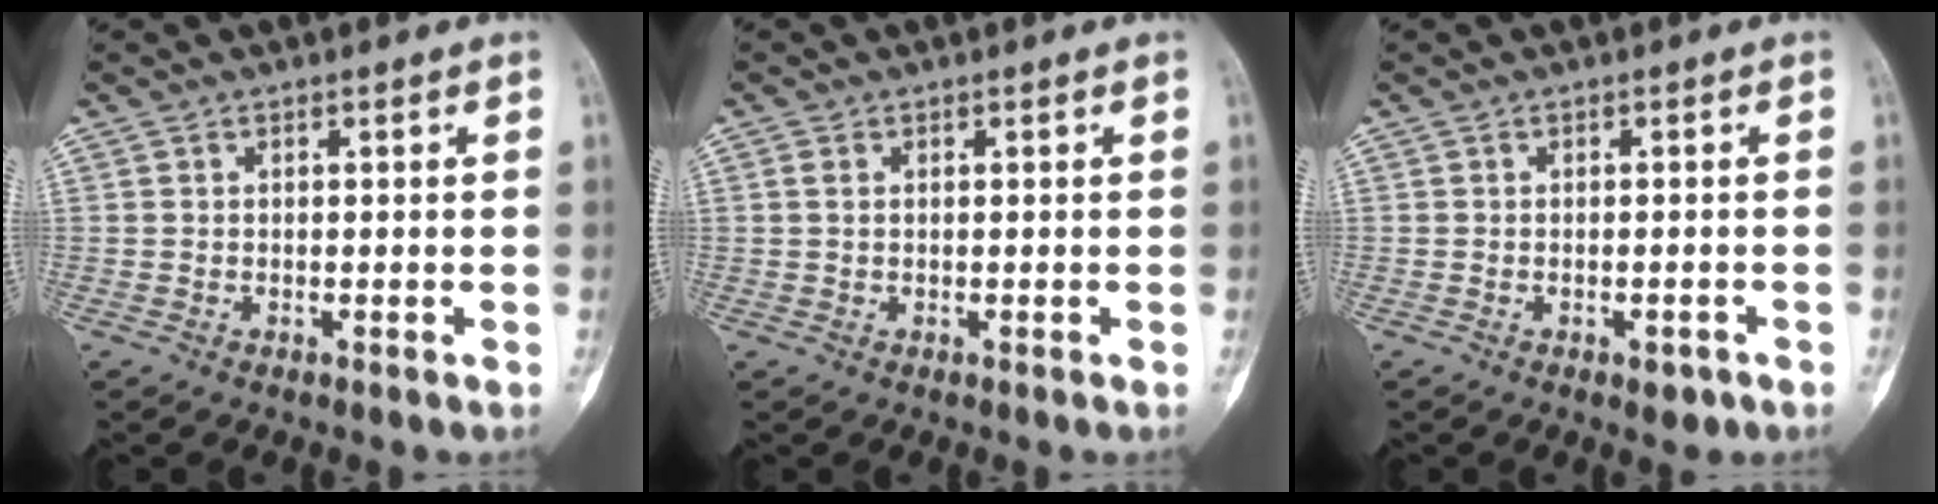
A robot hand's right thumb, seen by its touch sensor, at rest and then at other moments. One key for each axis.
{"total": 0.9, "fx": 0.3, "fy": 0.6, "fz": 0.6, "tx": -0.010, "ty": 0.002, "tz": 0.006}
{"total": 2.4, "fx": -1.3, "fy": 1.1, "fz": 1.7, "tx": -0.016, "ty": 0.009, "tz": -0.009}